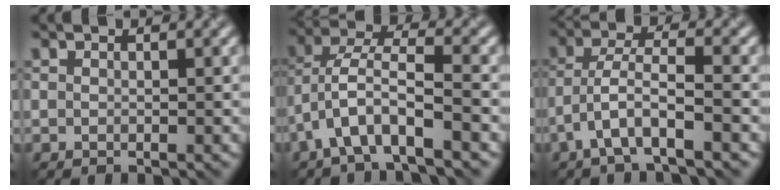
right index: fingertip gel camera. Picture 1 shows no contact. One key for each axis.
{"total": 5.1, "fx": -2.5, "fy": 1.3, "fz": 4.2, "tx": -0.080, "ty": 0.020, "tz": -0.055}
{"total": 4.2, "fx": -2.3, "fy": 0.8, "fz": 3.4, "tx": -0.067, "ty": 0.014, "tz": -0.050}